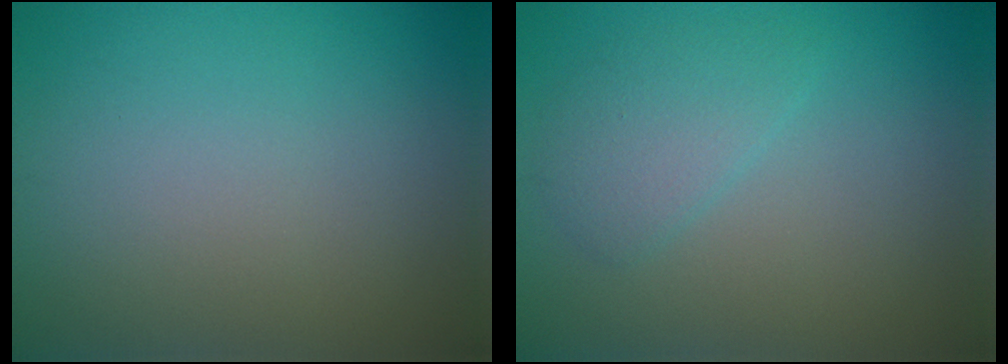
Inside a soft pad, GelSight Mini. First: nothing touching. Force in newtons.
{"total": 2.3, "press": 2.3, "slide": 0.2}